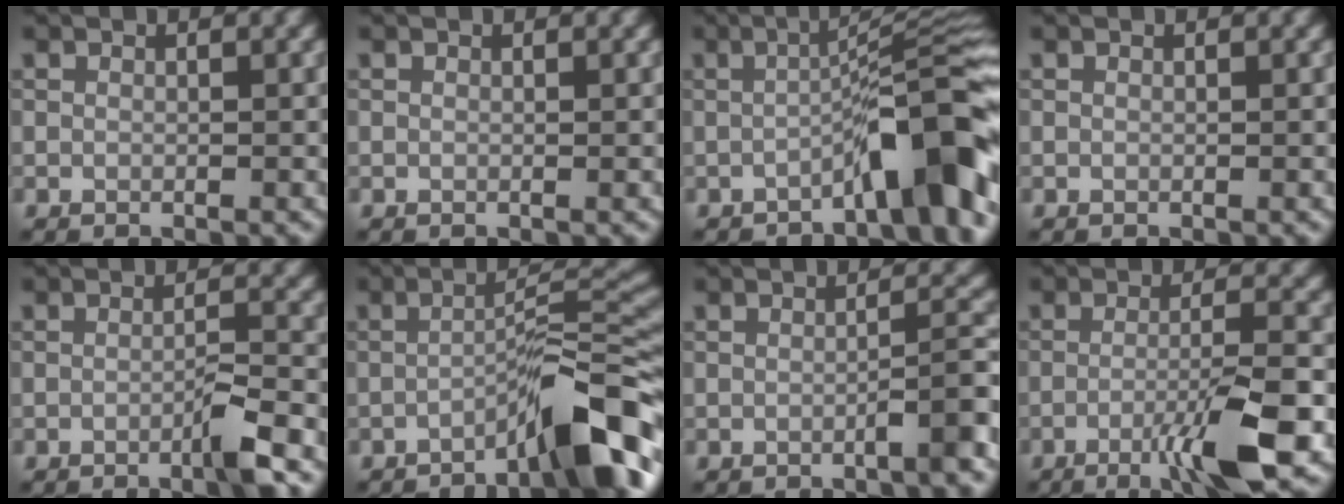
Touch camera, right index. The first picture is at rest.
{"total": 0.0}
{"total": 7.9, "force": [-3.5, 1.1, 7.0], "torque": [-0.093, 0.027, -0.062]}
{"total": 0.0}
{"total": 2.8, "force": [-1.4, 0.2, 2.4], "torque": [-0.035, 0.009, -0.031]}
{"total": 8.4, "force": [-5.0, 1.3, 6.6], "torque": [-0.087, 0.024, -0.083]}
{"total": 2.9, "force": [-1.4, 0.2, 2.6], "torque": [-0.036, 0.019, -0.029]}
{"total": 6.4, "force": [-2.8, 0.6, 5.8], "torque": [-0.092, 0.008, -0.054]}